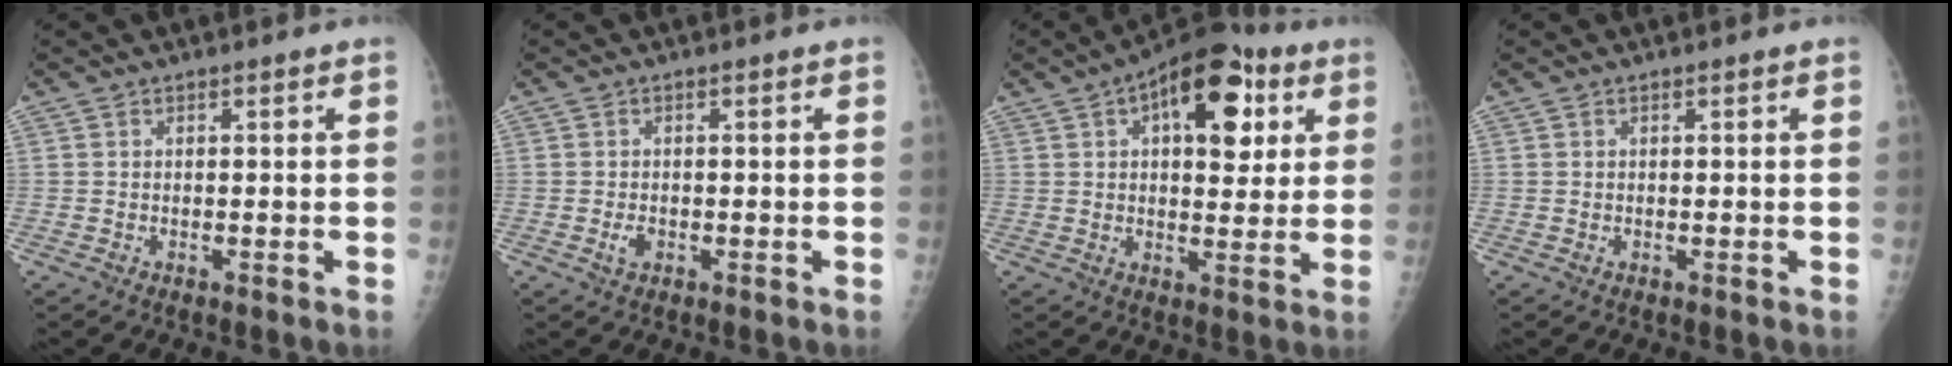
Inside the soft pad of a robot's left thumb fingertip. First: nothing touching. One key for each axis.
{"total": 1.9, "fx": -0.6, "fy": 1.2, "fz": 1.3, "tx": -0.020, "ty": 0.001, "tz": -0.009}
{"total": 16.3, "fx": 6.1, "fy": 8.4, "fz": 12.5, "tx": -0.131, "ty": 0.002, "tz": 0.082}
{"total": 0.0}